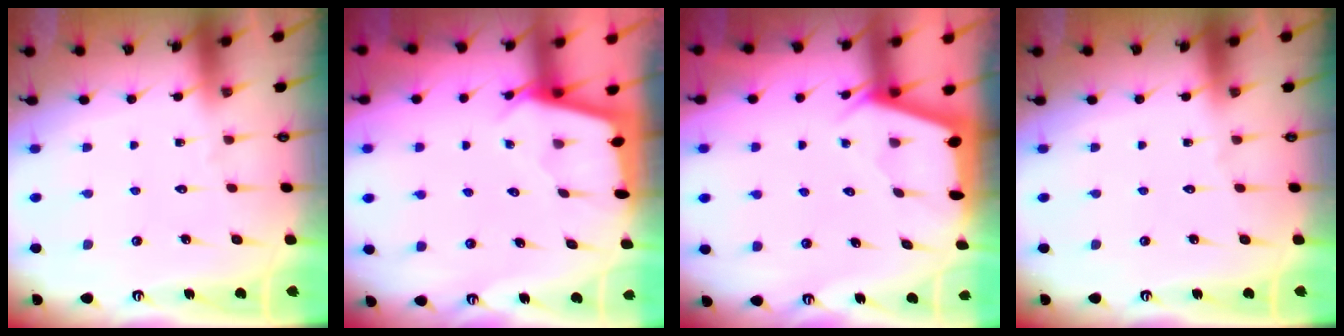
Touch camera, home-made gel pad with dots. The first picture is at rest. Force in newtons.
{"total": 2.3, "press": 2.3, "slide": 0.3}
{"total": 2.3, "press": 2.3, "slide": 0.3}
{"total": 0.0}